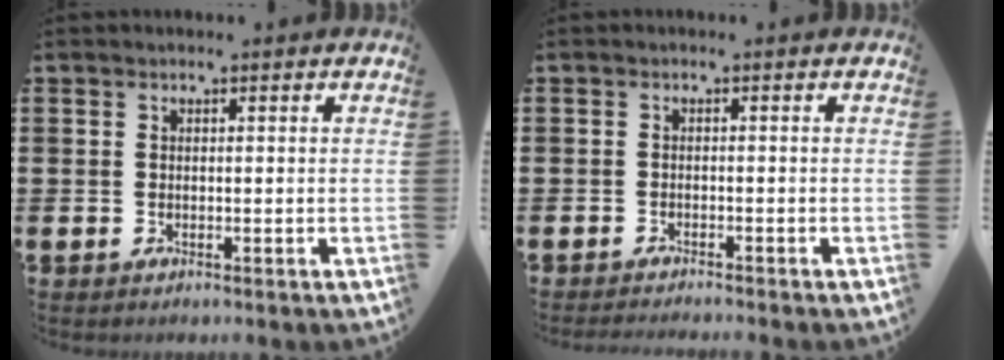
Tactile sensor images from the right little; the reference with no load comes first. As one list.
[{"total": 0.9, "force": [-0.9, -0.2, 0.1], "torque": [-0.002, -0.001, -0.018]}]